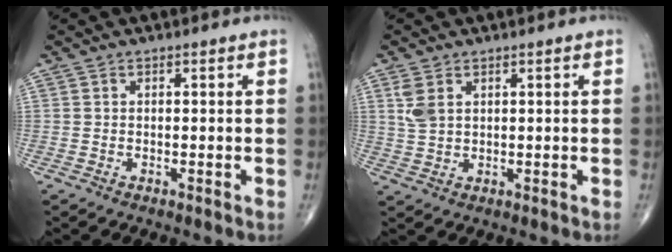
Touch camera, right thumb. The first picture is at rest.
{"total": 3.7, "force": [1.6, 2.2, 2.6], "torque": [-0.055, 0.001, 0.042]}